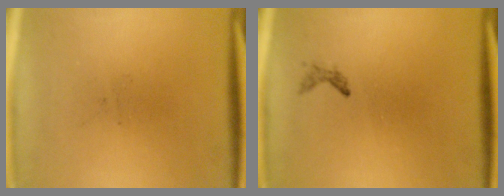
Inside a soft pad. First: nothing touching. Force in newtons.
{"total": 0.7}